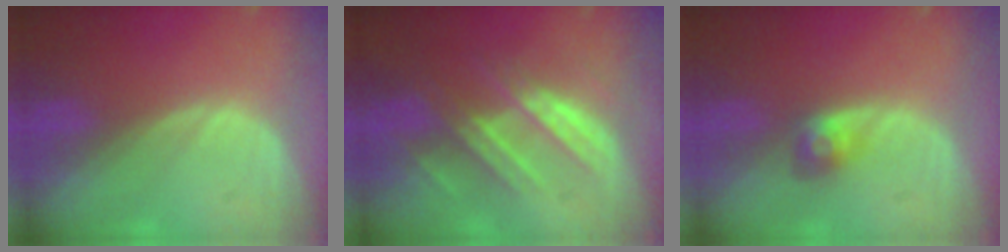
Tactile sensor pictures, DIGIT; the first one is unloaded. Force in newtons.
{"total": 8.3, "press": 7.6, "slide": 3.3}
{"total": 2.9, "press": 2.7, "slide": 1.1}